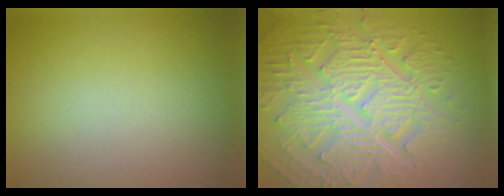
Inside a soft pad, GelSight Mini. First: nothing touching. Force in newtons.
{"total": 9.9, "press": 6.6, "slide": 7.3}